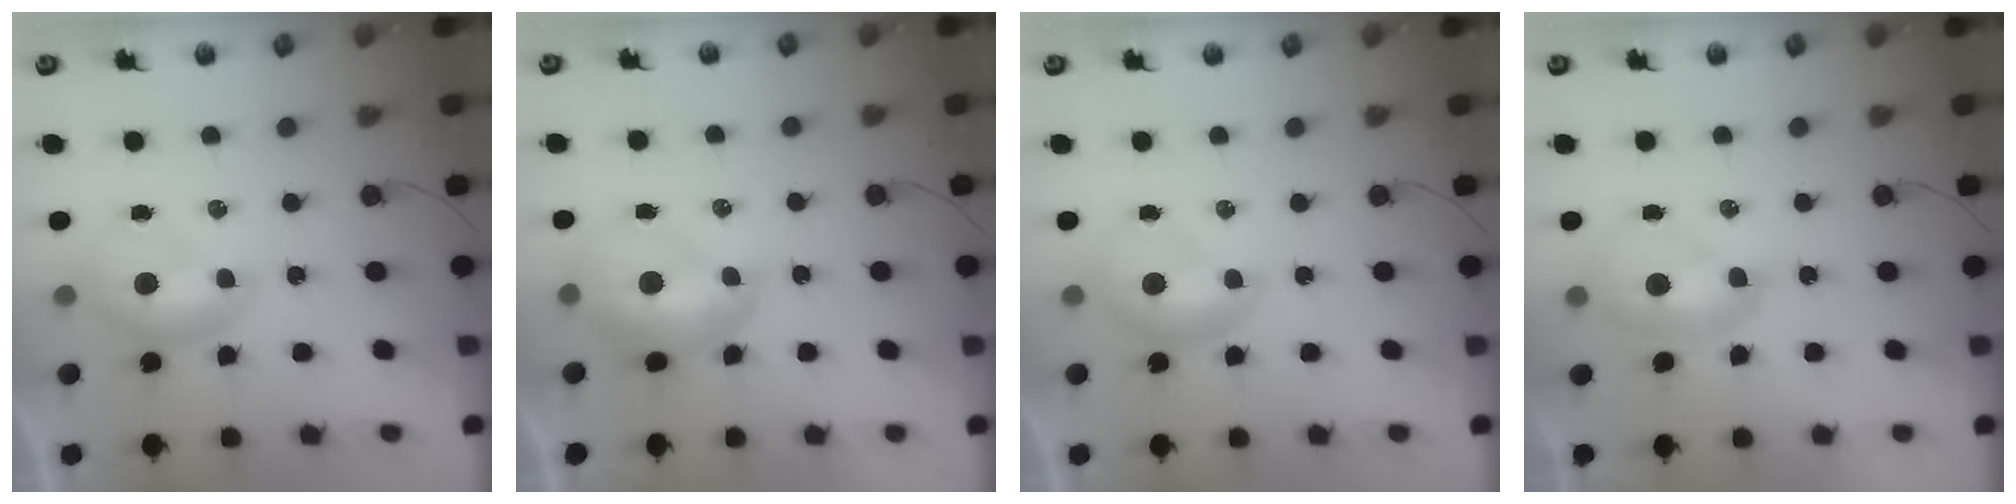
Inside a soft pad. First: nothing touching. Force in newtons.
{"total": 2.8, "press": 2.7, "slide": 0.7}
{"total": 0.0}
{"total": 2.1, "press": 2.0, "slide": 0.7}